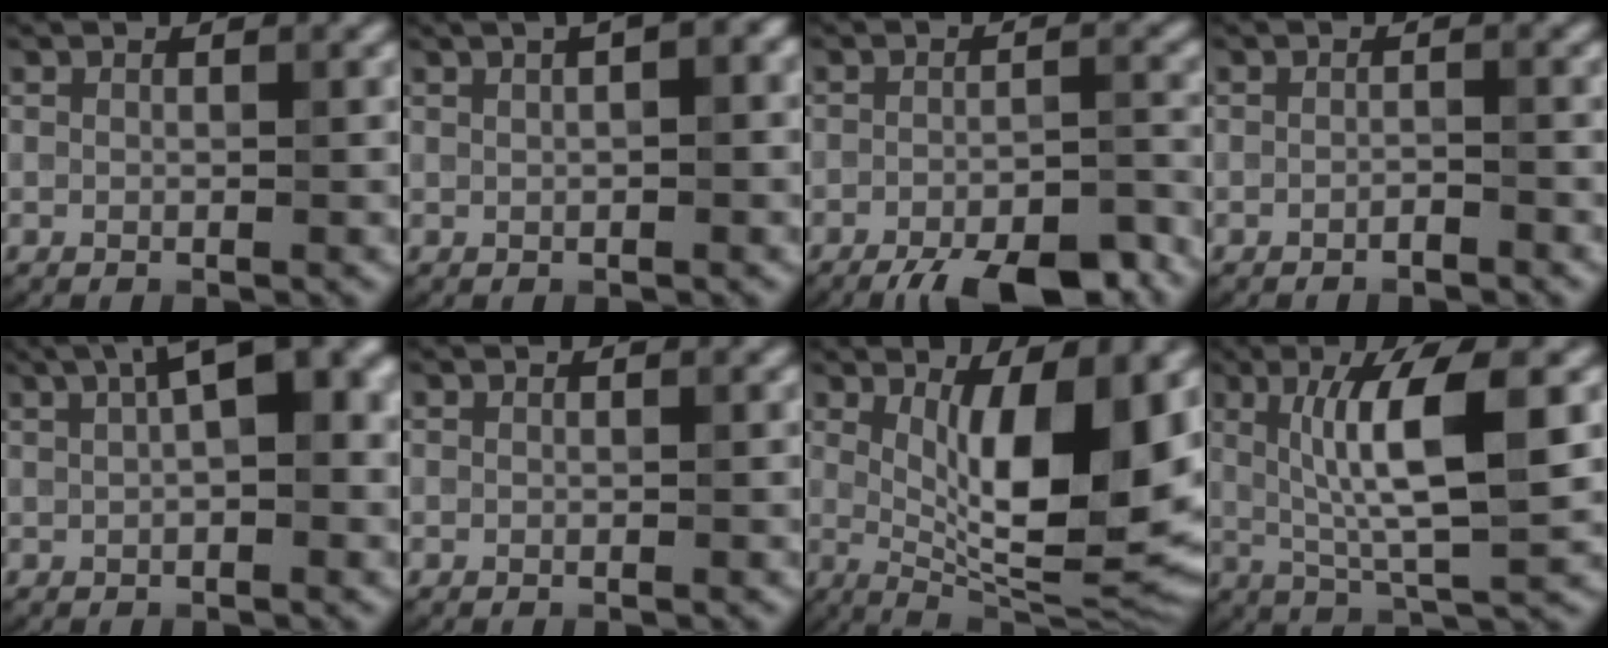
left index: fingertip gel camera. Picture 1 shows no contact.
{"total": 7.2, "force": [2.8, 3.2, 5.9], "torque": [-0.035, 0.044, 0.014]}
{"total": 10.8, "force": [-8.7, 3.2, 5.6], "torque": [-0.065, -0.015, -0.111]}
{"total": 0.9, "force": [-0.7, 0.2, 0.5], "torque": [-0.007, 0.001, -0.012]}
{"total": 8.3, "force": [2.6, 3.0, 7.3], "torque": [-0.094, 0.022, 0.036]}
{"total": 0.0}
{"total": 12.7, "force": [1.9, 3.9, 11.9], "torque": [-0.167, -0.015, 0.034]}
{"total": 8.5, "force": [1.6, 1.8, 8.1], "torque": [-0.128, -0.002, 0.032]}